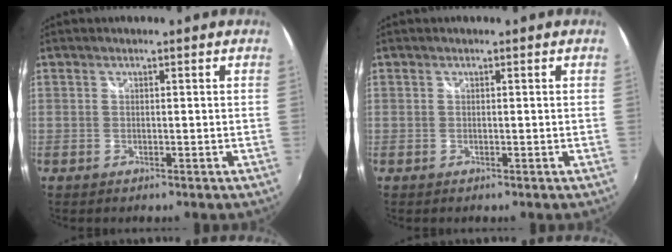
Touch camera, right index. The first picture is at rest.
{"total": 0.0}